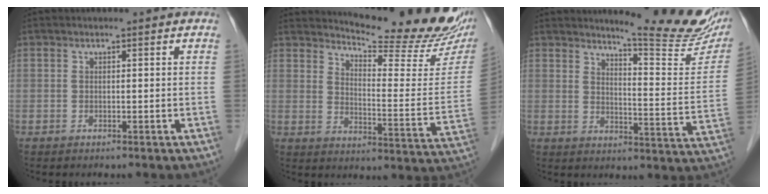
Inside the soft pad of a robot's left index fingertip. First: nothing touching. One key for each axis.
{"total": 19.4, "fx": 18.0, "fy": 2.4, "fz": 7.1, "tx": -0.102, "ty": -0.087, "tz": 0.218}
{"total": 15.8, "fx": 14.0, "fy": 0.7, "fz": 7.3, "tx": -0.095, "ty": -0.076, "tz": 0.166}